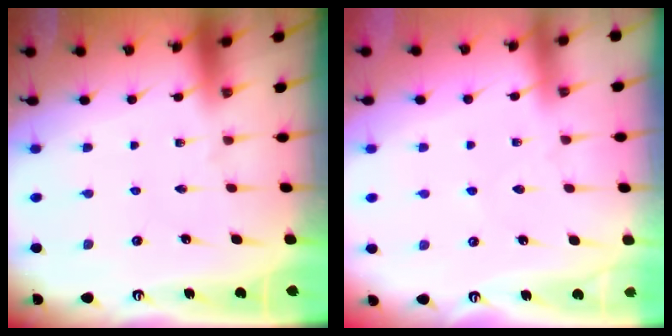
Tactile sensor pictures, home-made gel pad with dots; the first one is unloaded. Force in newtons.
{"total": 2.5, "press": 2.4, "slide": 0.4}